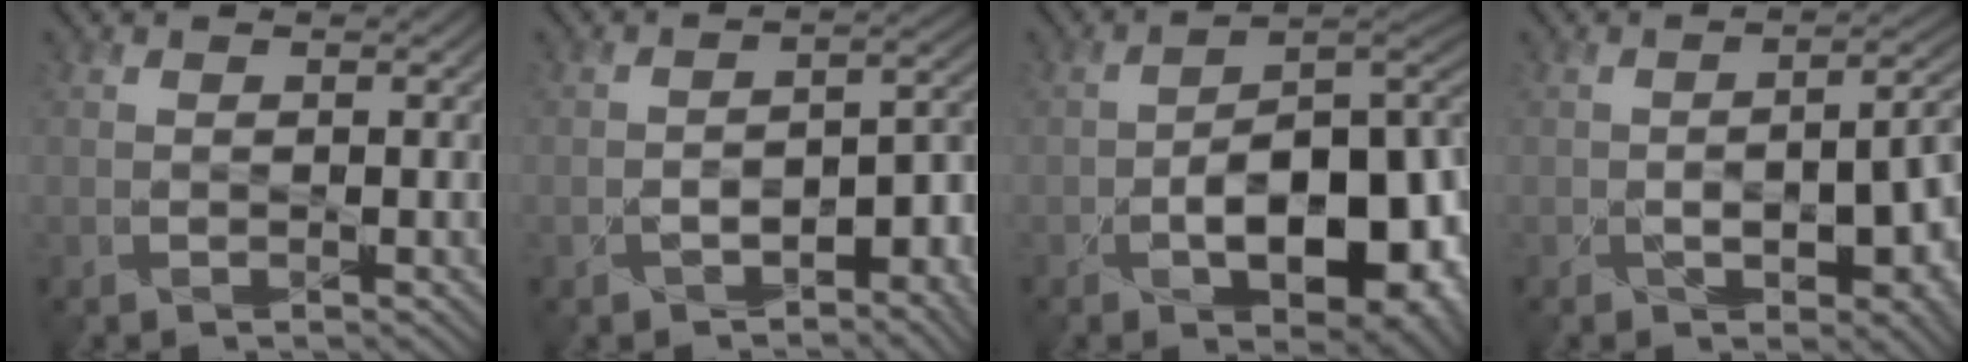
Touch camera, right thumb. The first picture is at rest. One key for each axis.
{"total": 6.2, "fx": -3.1, "fy": 3.2, "fz": 4.2, "tx": -0.053, "ty": -0.007, "tz": -0.052}
{"total": 14.9, "fx": -4.1, "fy": 8.0, "fz": 11.9, "tx": -0.167, "ty": -0.028, "tz": -0.052}
{"total": 10.4, "fx": -3.1, "fy": 5.4, "fz": 8.3, "tx": -0.100, "ty": -0.022, "tz": -0.035}